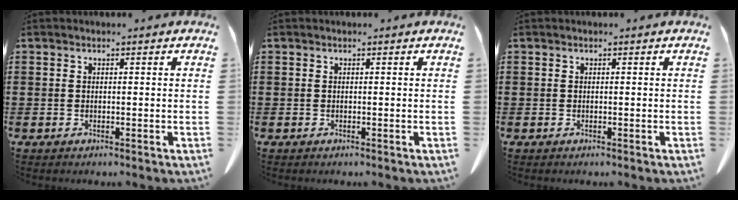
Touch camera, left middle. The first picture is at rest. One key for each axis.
{"total": 0.0}
{"total": 0.0}